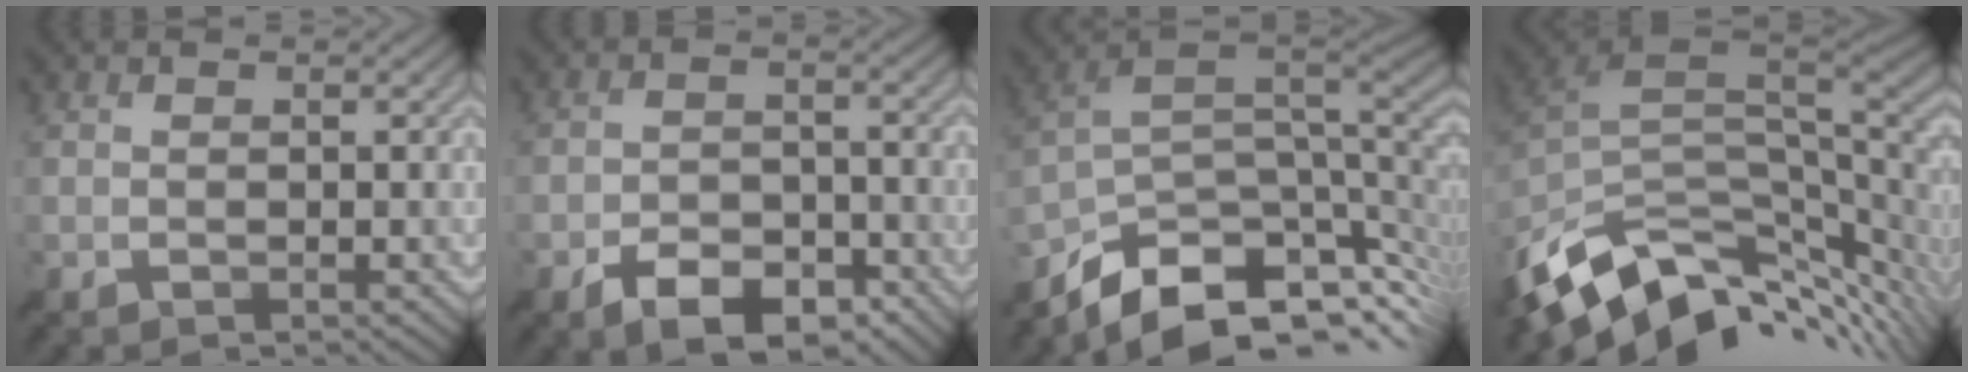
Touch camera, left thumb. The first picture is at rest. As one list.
[{"total": 6.8, "force": [-4.0, 3.4, 4.4], "torque": [-0.072, 0.004, -0.072]}, {"total": 12.5, "force": [-4.8, 7.2, 9.0], "torque": [-0.201, -0.017, -0.073]}, {"total": 13.0, "force": [-4.2, 7.1, 10.1], "torque": [-0.217, -0.021, -0.065]}]